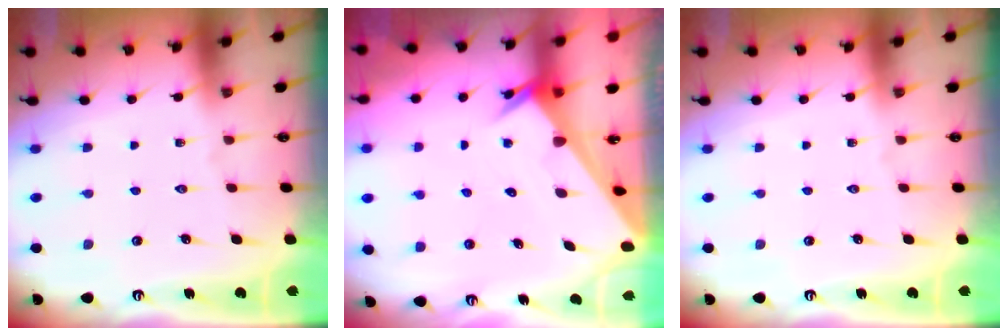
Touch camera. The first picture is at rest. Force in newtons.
{"total": 3.3, "press": 3.3, "slide": 0.3}
{"total": 0.0}